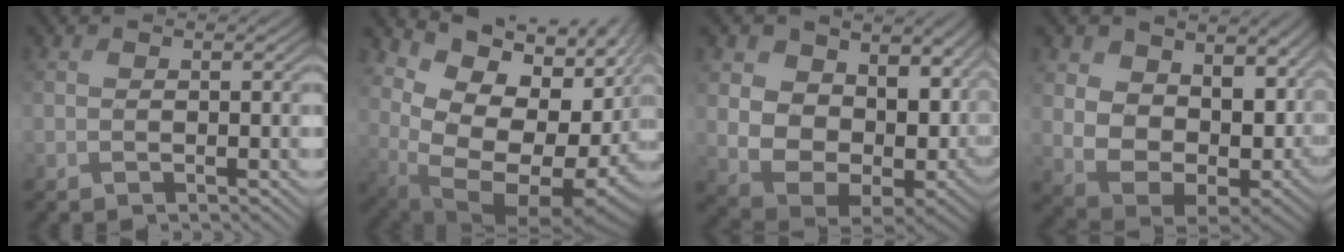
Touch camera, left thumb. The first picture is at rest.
{"total": 16.6, "force": [0.4, 10.6, 12.8], "torque": [-0.217, -0.038, 0.065]}
{"total": 15.4, "force": [2.3, 10.5, 11.1], "torque": [-0.214, -0.029, 0.066]}
{"total": 14.5, "force": [3.2, 9.2, 10.8], "torque": [-0.228, -0.019, 0.067]}